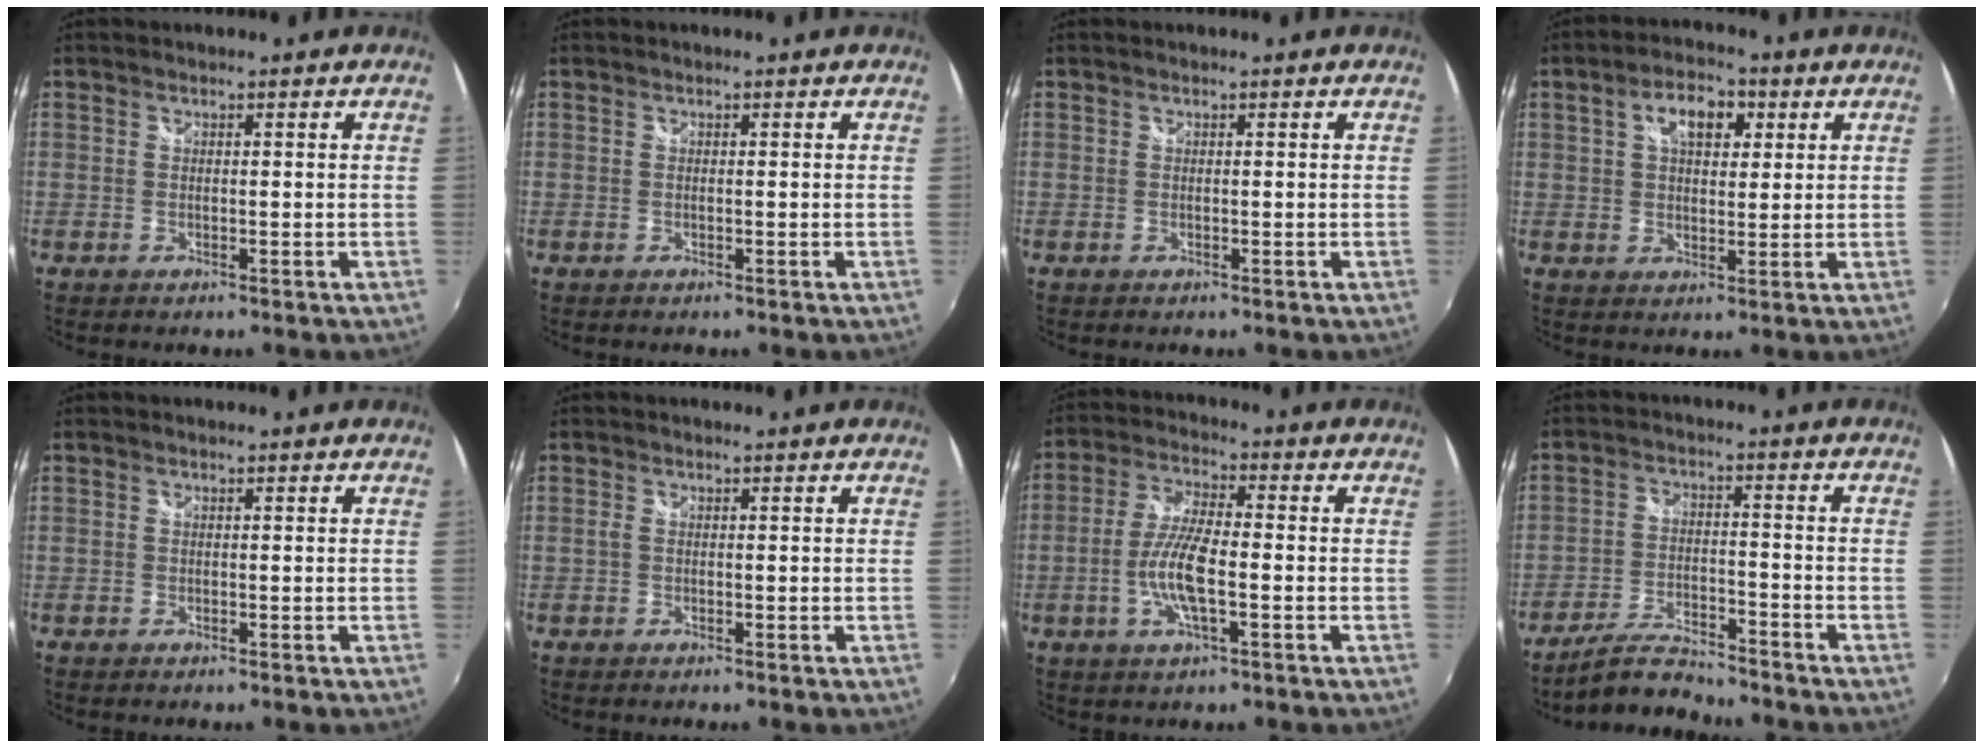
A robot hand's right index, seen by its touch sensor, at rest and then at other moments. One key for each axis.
{"total": 0.0}
{"total": 0.0}
{"total": 7.2, "fx": 2.7, "fy": 4.1, "fz": 5.3, "tx": -0.089, "ty": 0.022, "tz": 0.044}
{"total": 0.0}
{"total": 0.6, "fx": 0.0, "fy": 0.2, "fz": 0.6, "tx": -0.013, "ty": 0.002, "tz": -0.003}
{"total": 8.8, "fx": -2.3, "fy": 2.1, "fz": 8.3, "tx": -0.171, "ty": 0.000, "tz": -0.048}
{"total": 7.9, "fx": -7.4, "fy": 1.4, "fz": 2.5, "tx": -0.067, "ty": 0.005, "tz": -0.131}